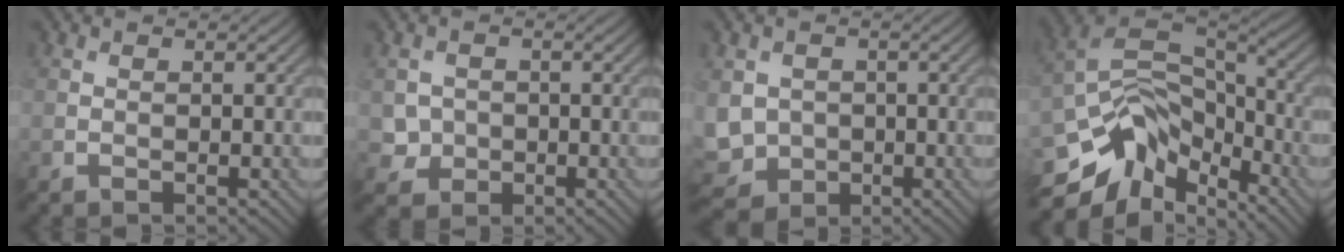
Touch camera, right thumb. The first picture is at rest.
{"total": 2.5, "force": [-0.2, 2.4, 0.6], "torque": [-0.017, -0.007, -0.006]}
{"total": 5.7, "force": [-0.7, 5.1, 2.3], "torque": [-0.077, -0.024, -0.016]}
{"total": 12.9, "force": [-6.3, 7.5, 8.3], "torque": [-0.186, -0.014, -0.120]}